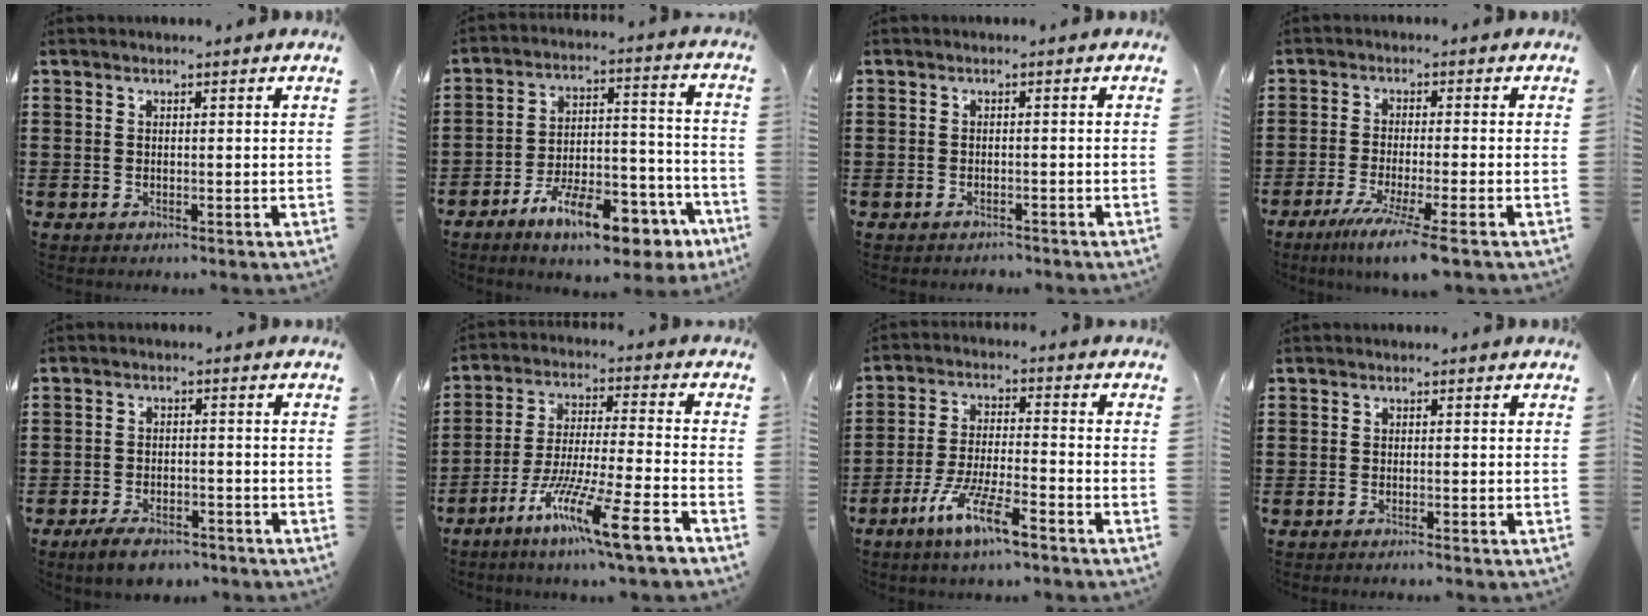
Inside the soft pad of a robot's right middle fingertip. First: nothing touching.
{"total": 13.4, "force": [-9.6, 4.0, 8.4], "torque": [-0.129, 0.043, -0.166]}
{"total": 1.0, "force": [-1.0, 0.2, -0.1], "torque": [-0.002, 0.003, -0.023]}
{"total": 5.9, "force": [-4.0, -0.4, 4.3], "torque": [-0.082, -0.018, -0.072]}
{"total": 4.0, "force": [-3.5, 1.3, 1.6], "torque": [-0.032, 0.007, -0.069]}
{"total": 12.5, "force": [-8.8, 0.3, 8.9], "torque": [-0.167, 0.003, -0.166]}
{"total": 8.6, "force": [-5.7, 1.2, 6.3], "torque": [-0.137, -0.007, -0.109]}
{"total": 0.7, "force": [-0.7, 0.0, 0.2], "torque": [-0.006, -0.002, -0.014]}